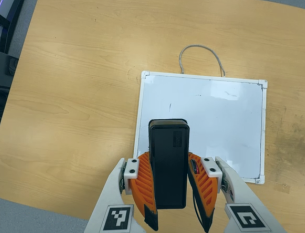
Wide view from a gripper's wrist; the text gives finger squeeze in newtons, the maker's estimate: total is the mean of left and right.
{"total": 5.9, "left": 4.6, "right": 7.2}